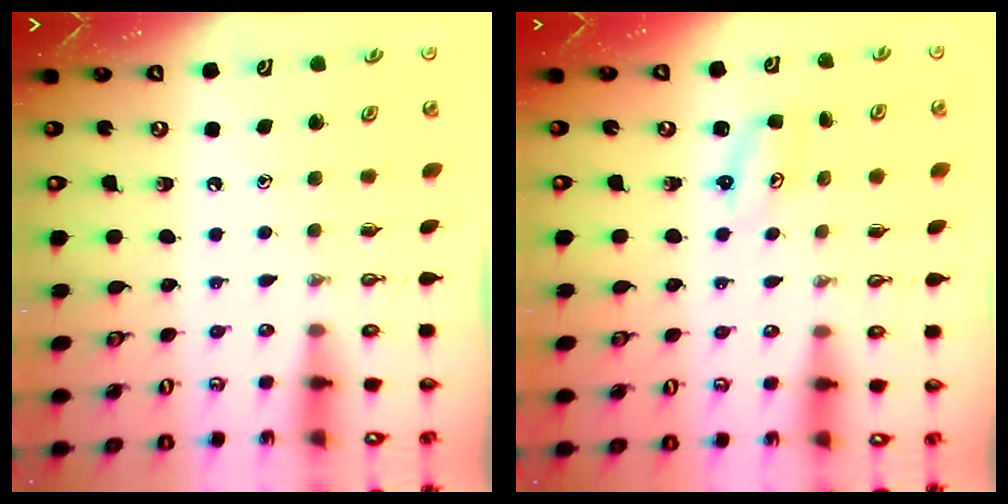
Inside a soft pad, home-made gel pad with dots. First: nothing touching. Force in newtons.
{"total": 2.4, "press": 2.4, "slide": 0.2}